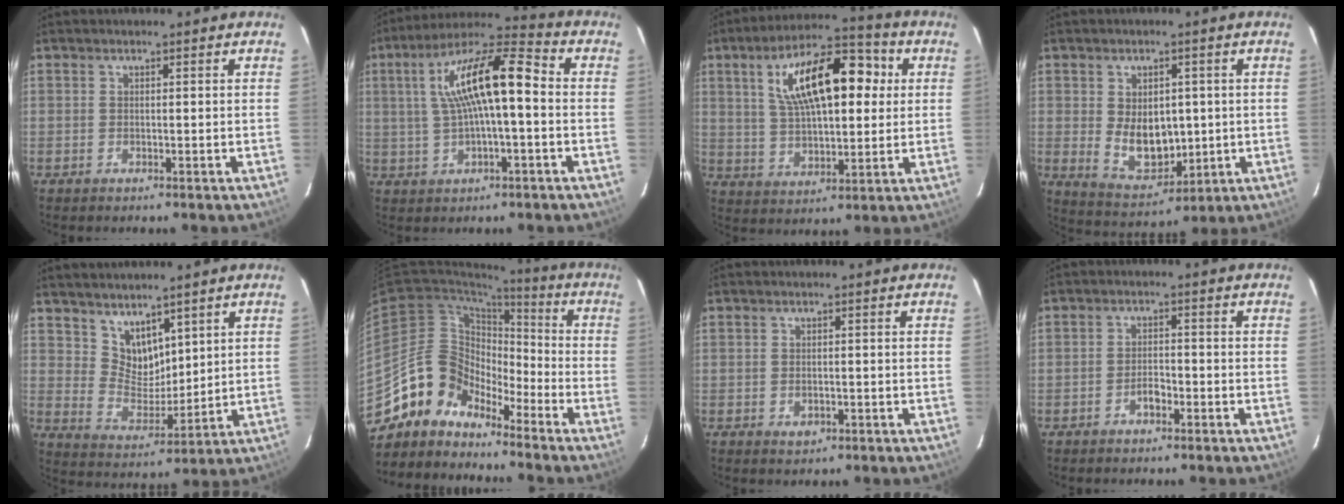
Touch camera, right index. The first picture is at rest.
{"total": 14.4, "force": [1.0, 3.5, 13.9], "torque": [-0.246, 0.029, 0.017]}
{"total": 17.6, "force": [4.8, 7.8, 15.1], "torque": [-0.264, 0.034, 0.080]}
{"total": 9.5, "force": [0.3, 6.6, 6.8], "torque": [-0.127, -0.012, 0.029]}
{"total": 7.8, "force": [5.7, 4.5, 2.8], "torque": [-0.042, -0.001, 0.121]}
{"total": 11.5, "force": [-9.3, 6.7, 1.0], "torque": [-0.026, 0.043, -0.187]}
{"total": 1.9, "force": [-0.5, 1.5, 1.1], "torque": [-0.016, -0.001, -0.005]}
{"total": 2.5, "force": [-1.6, 1.2, 1.5], "torque": [-0.030, 0.006, -0.029]}